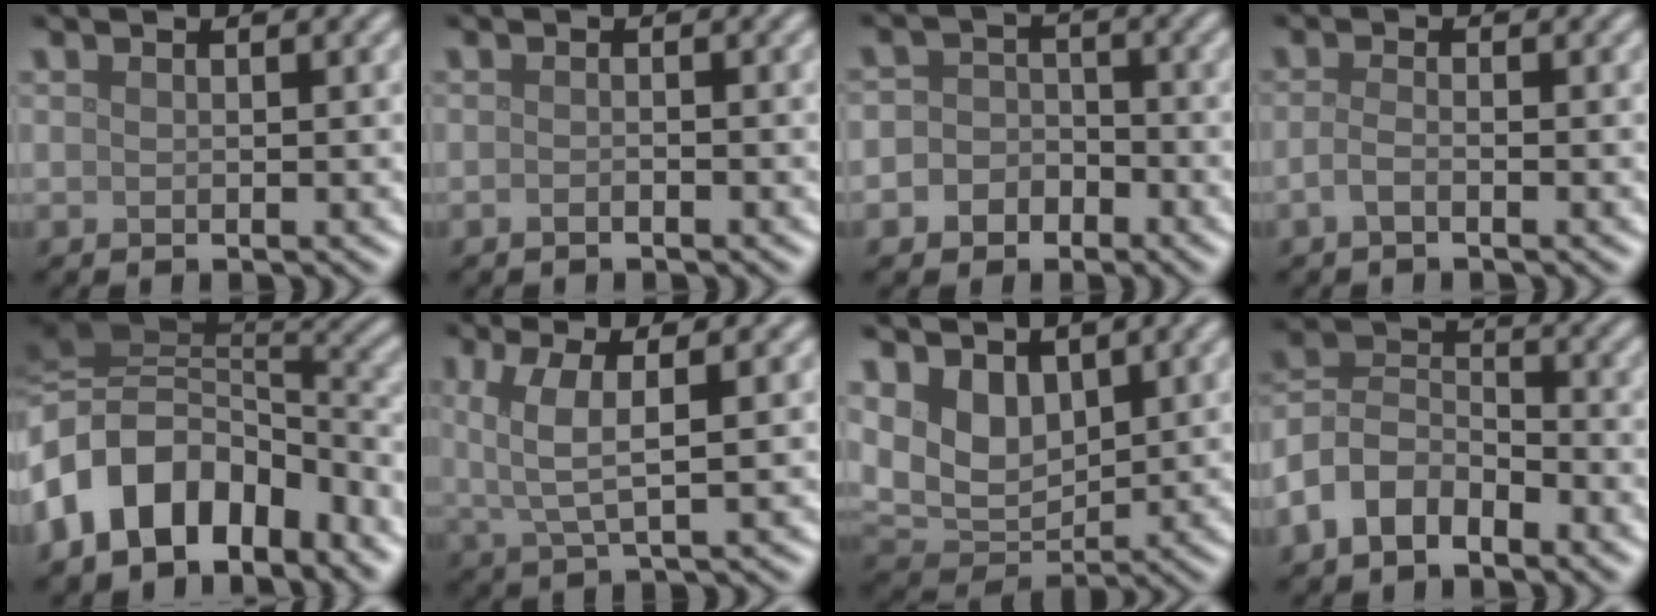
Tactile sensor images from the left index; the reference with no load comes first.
{"total": 0.7, "force": [-0.5, 0.2, 0.4], "torque": [-0.009, 0.000, -0.010]}
{"total": 3.9, "force": [-1.8, 3.3, 0.9], "torque": [0.020, 0.008, -0.051]}
{"total": 1.3, "force": [-0.7, 0.4, 1.0], "torque": [-0.023, 0.001, -0.018]}
{"total": 12.4, "force": [-5.0, 8.4, 7.7], "torque": [-0.151, 0.009, -0.091]}
{"total": 4.1, "force": [1.1, 1.1, 3.7], "torque": [-0.082, 0.001, 0.025]}
{"total": 5.6, "force": [2.2, 3.9, 3.5], "torque": [-0.075, -0.012, 0.041]}
{"total": 6.1, "force": [-3.1, 3.8, 3.7], "torque": [-0.072, 0.008, -0.071]}